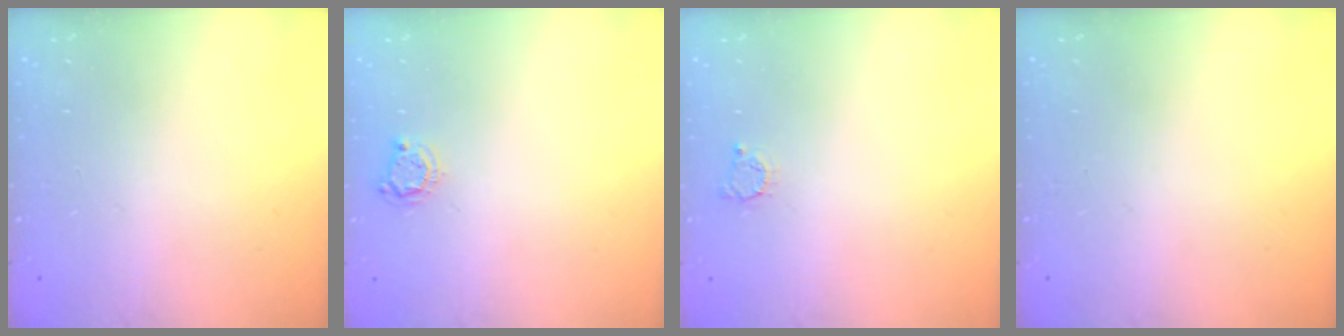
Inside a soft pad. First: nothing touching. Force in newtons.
{"total": 4.2, "press": 4.1, "slide": 0.6}
{"total": 2.5, "press": 2.5, "slide": 0.3}
{"total": 0.0}